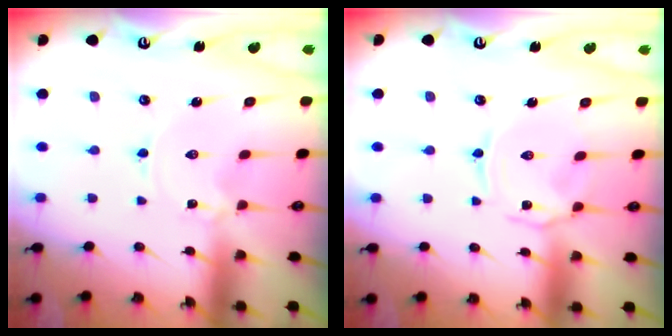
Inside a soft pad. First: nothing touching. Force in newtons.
{"total": 2.2, "press": 2.2, "slide": 0.6}